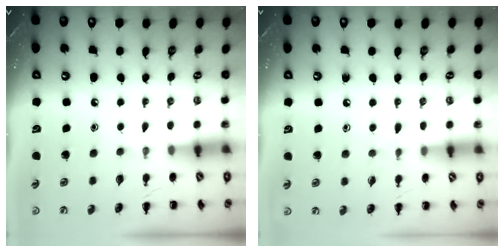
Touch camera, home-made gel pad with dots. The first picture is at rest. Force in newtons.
{"total": 5.0, "press": 4.4, "slide": 2.3}